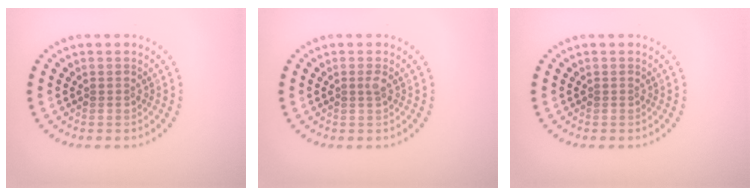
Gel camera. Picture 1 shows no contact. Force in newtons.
{"total": 0.8, "press": 0.6, "slide": 0.5}
{"total": 0.0}